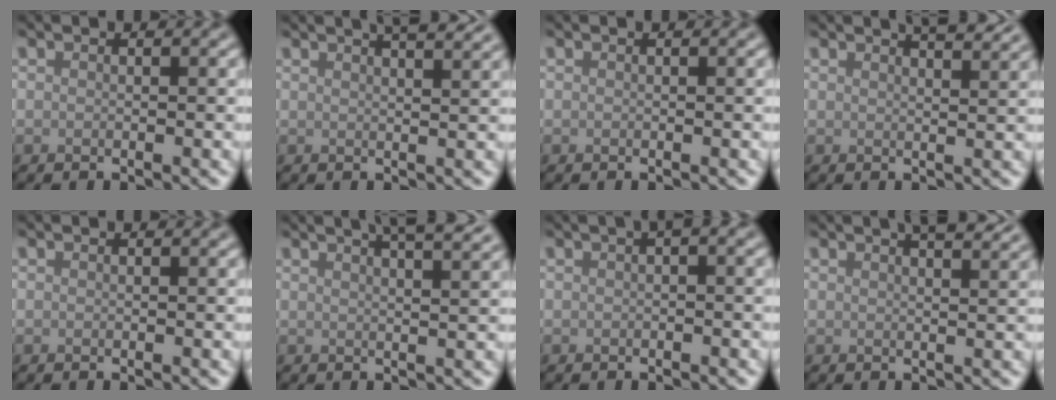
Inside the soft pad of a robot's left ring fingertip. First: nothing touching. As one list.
[{"total": 5.7, "force": [4.1, 2.0, 3.4], "torque": [-0.018, 0.038, 0.026]}, {"total": 0.0}, {"total": 4.6, "force": [3.5, 1.4, 2.5], "torque": [-0.008, 0.024, 0.020]}, {"total": 0.0}, {"total": 7.1, "force": [4.9, 2.4, 4.5], "torque": [-0.030, 0.045, 0.037]}, {"total": 1.6, "force": [0.6, 0.2, 1.5], "torque": [-0.019, 0.011, 0.009]}, {"total": 4.8, "force": [3.4, 1.6, 3.0], "torque": [-0.013, 0.026, 0.019]}]